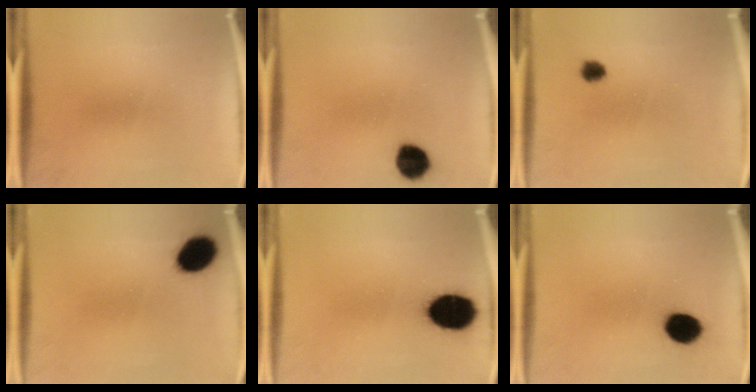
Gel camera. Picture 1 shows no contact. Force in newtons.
{"total": 6.7}
{"total": 2.1}
{"total": 8.3}
{"total": 13.9}
{"total": 7.8}